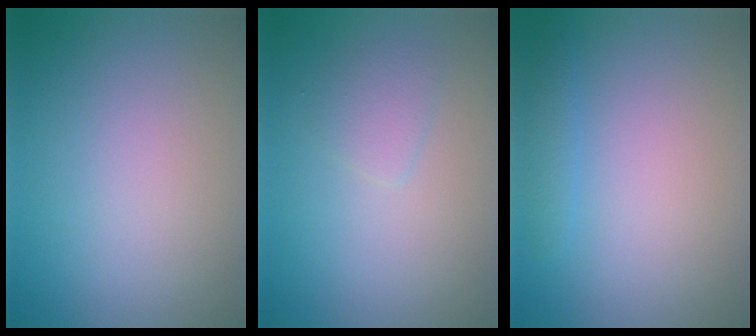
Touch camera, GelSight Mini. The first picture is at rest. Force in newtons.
{"total": 1.4, "press": 1.4, "slide": 0.1}
{"total": 1.2, "press": 1.2, "slide": 0.1}